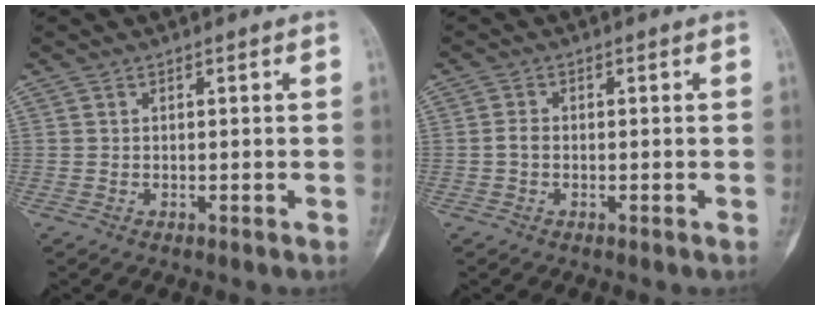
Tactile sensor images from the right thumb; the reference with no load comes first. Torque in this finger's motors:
{"motor_torque": [0.01, 0.00, 0.02, -0.10, 0.00]}